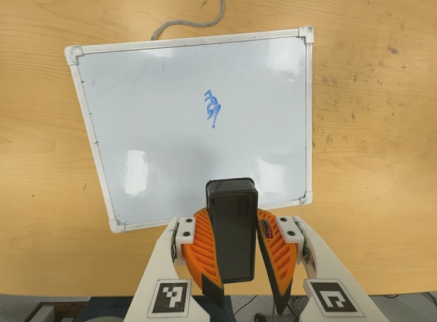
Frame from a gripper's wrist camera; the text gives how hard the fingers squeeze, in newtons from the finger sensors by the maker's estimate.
{"total": 10.7, "left": 10.4, "right": 11.0}